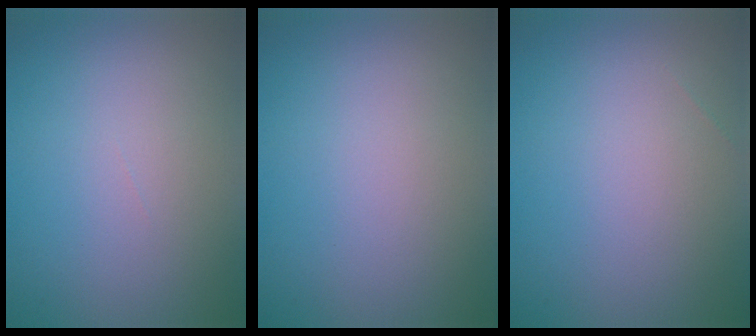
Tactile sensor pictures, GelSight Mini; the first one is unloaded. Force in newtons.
{"total": 0.0}
{"total": 0.0}